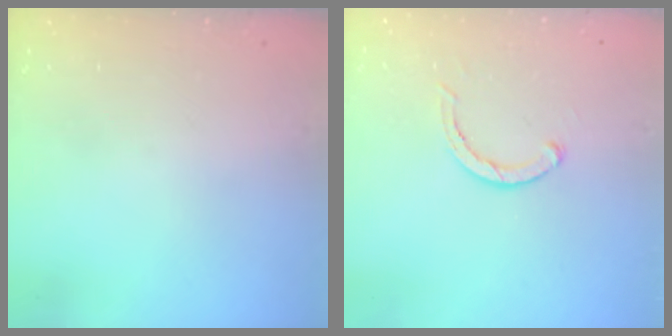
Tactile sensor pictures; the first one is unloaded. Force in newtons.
{"total": 2.8, "press": 2.8, "slide": 0.2}